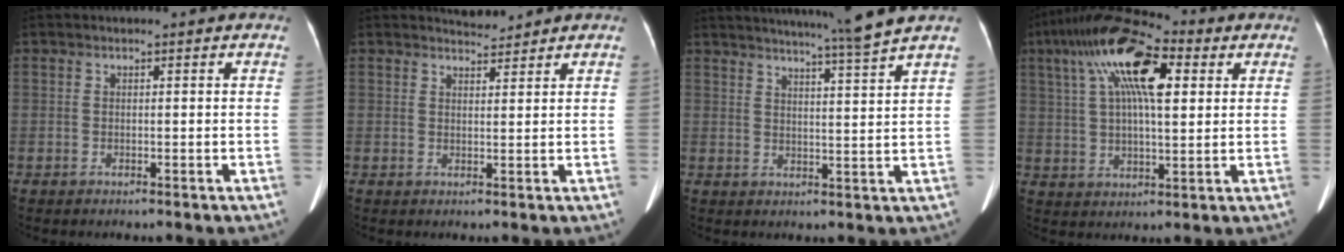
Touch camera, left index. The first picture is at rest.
{"total": 2.2, "force": [2.2, 0.1, -0.2], "torque": [-0.003, 0.001, 0.040]}
{"total": 10.1, "force": [8.8, -2.4, 4.4], "torque": [-0.067, -0.021, 0.119]}
{"total": 16.0, "force": [6.1, 5.1, 14.0], "torque": [-0.274, 0.042, 0.101]}